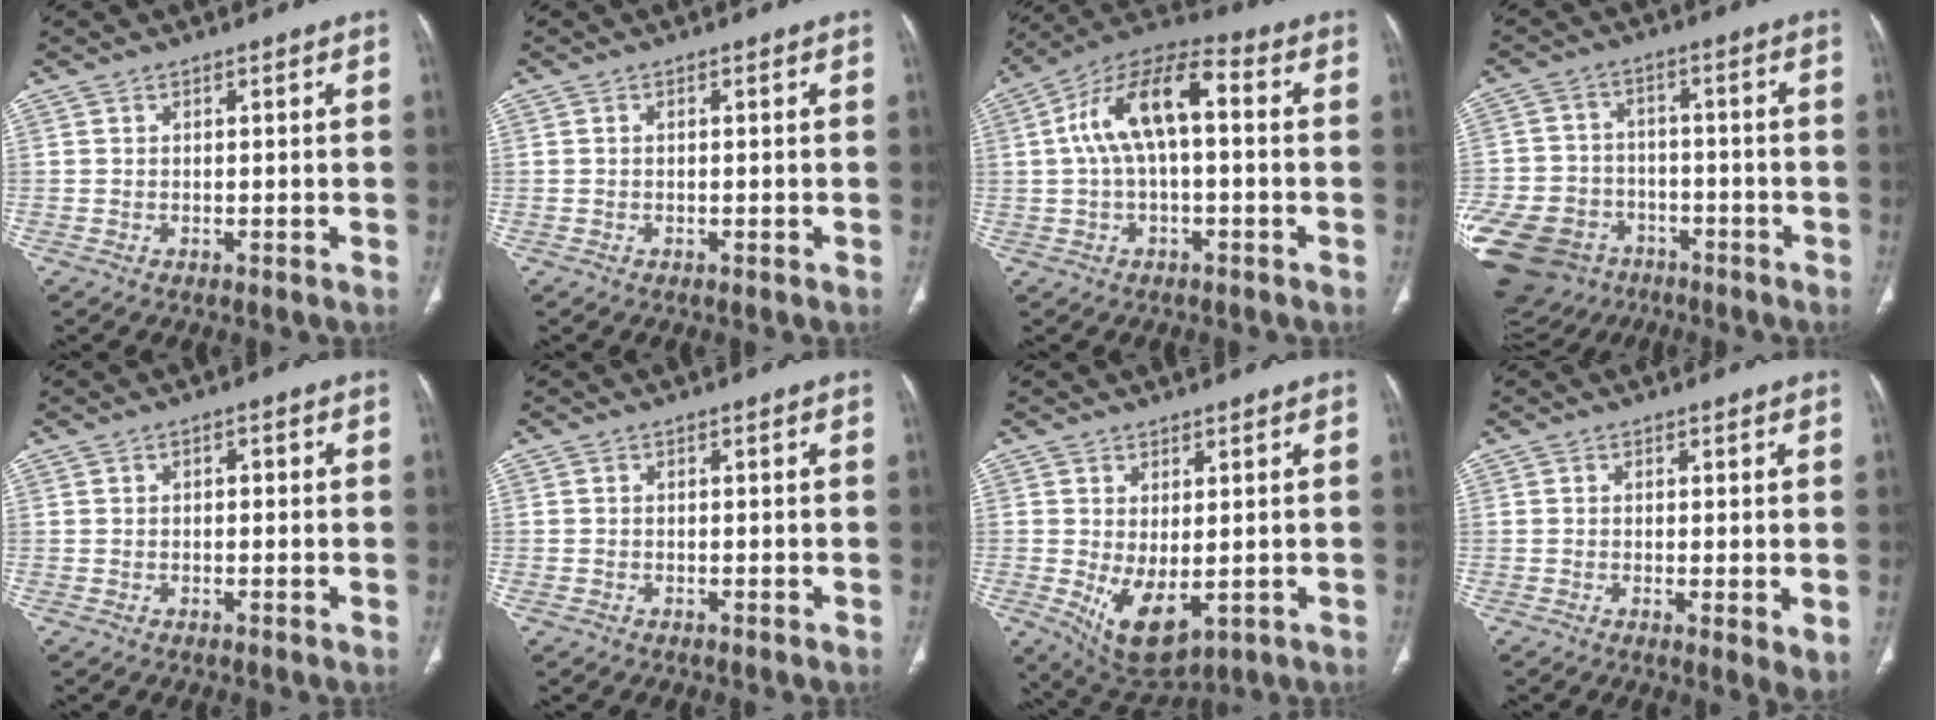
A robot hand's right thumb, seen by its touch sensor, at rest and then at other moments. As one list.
[{"total": 0.0}, {"total": 13.3, "force": [1.3, 6.1, 11.8], "torque": [-0.217, 0.044, 0.013]}, {"total": 22.2, "force": [-10.8, 16.6, 10.0], "torque": [-0.256, 0.041, -0.171]}, {"total": 1.0, "force": [0.0, 0.6, 0.7], "torque": [-0.007, 0.003, -0.002]}, {"total": 0.6, "force": [-0.4, 0.5, 0.2], "torque": [-0.009, 0.001, -0.008]}, {"total": 8.8, "force": [-1.4, 4.6, 7.4], "torque": [-0.115, -0.016, 0.000]}, {"total": 3.9, "force": [-0.4, 1.0, 3.7], "torque": [-0.063, -0.015, -0.009]}]